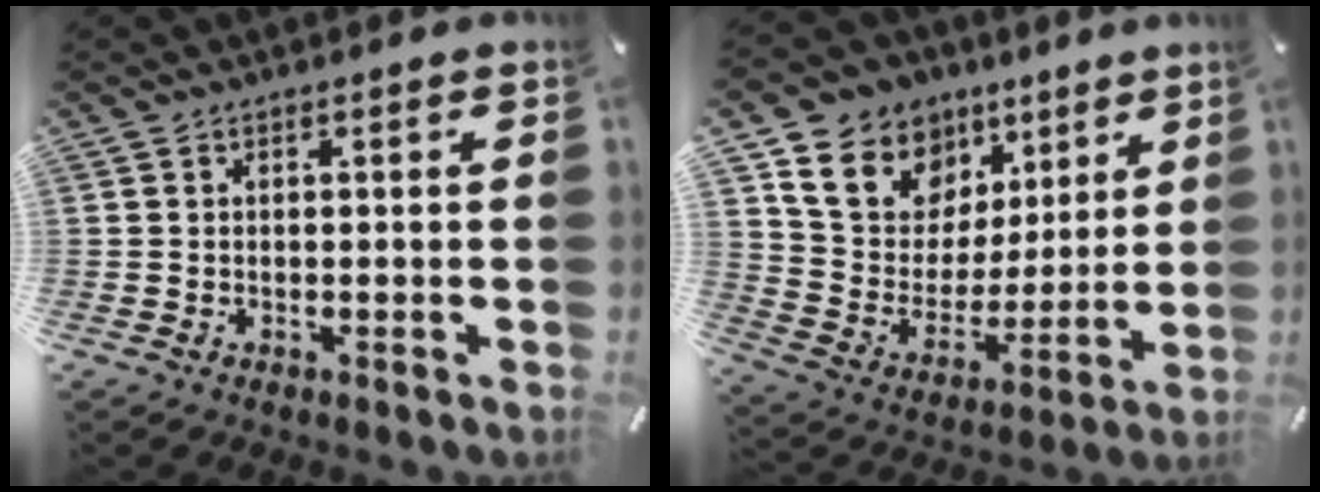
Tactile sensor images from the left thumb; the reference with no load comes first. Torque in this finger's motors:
{"motor_torque": [1.52, 1.44, 1.39, -1.38, 0.16]}